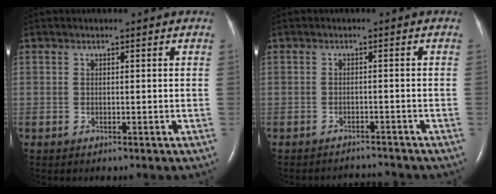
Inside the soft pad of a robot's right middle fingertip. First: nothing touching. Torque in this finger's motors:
{"motor_torque": [0.00, -0.02, -0.05, -0.01]}